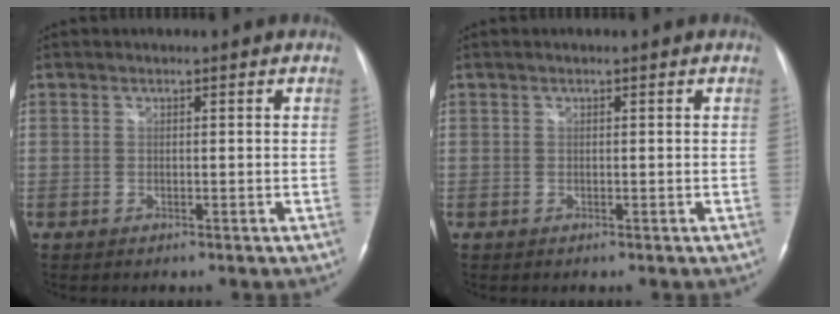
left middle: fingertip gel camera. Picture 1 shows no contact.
{"total": 0.0}